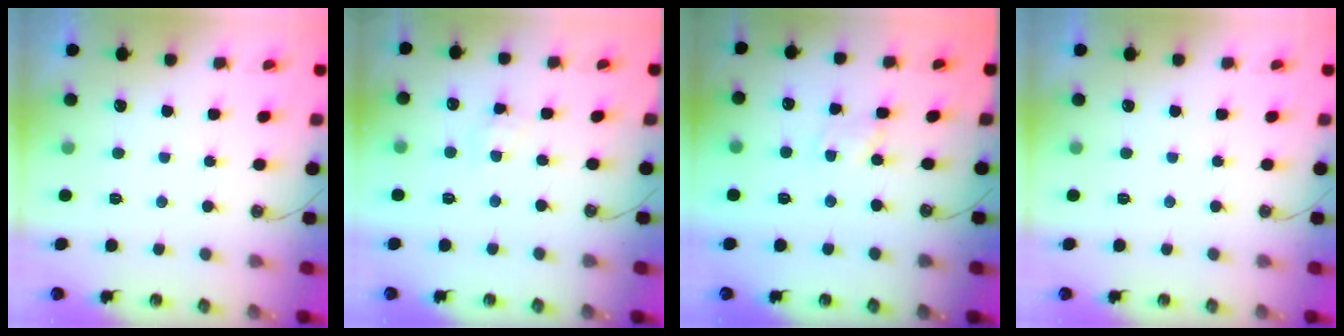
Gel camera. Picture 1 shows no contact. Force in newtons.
{"total": 4.5, "press": 4.5, "slide": 0.6}
{"total": 1.9, "press": 1.9, "slide": 0.2}
{"total": 0.0}